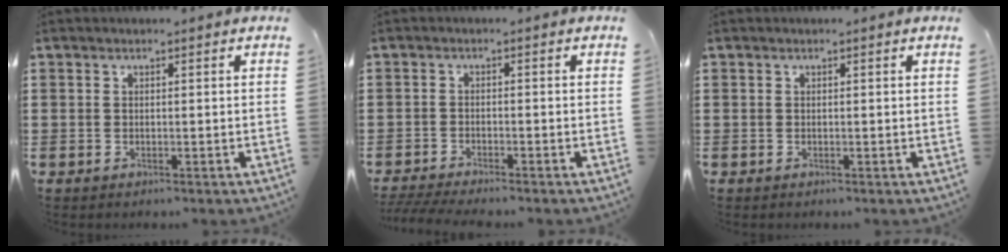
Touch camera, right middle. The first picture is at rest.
{"total": 2.8, "force": [-2.7, 0.0, 0.8], "torque": [-0.030, -0.008, -0.059]}
{"total": 0.0}